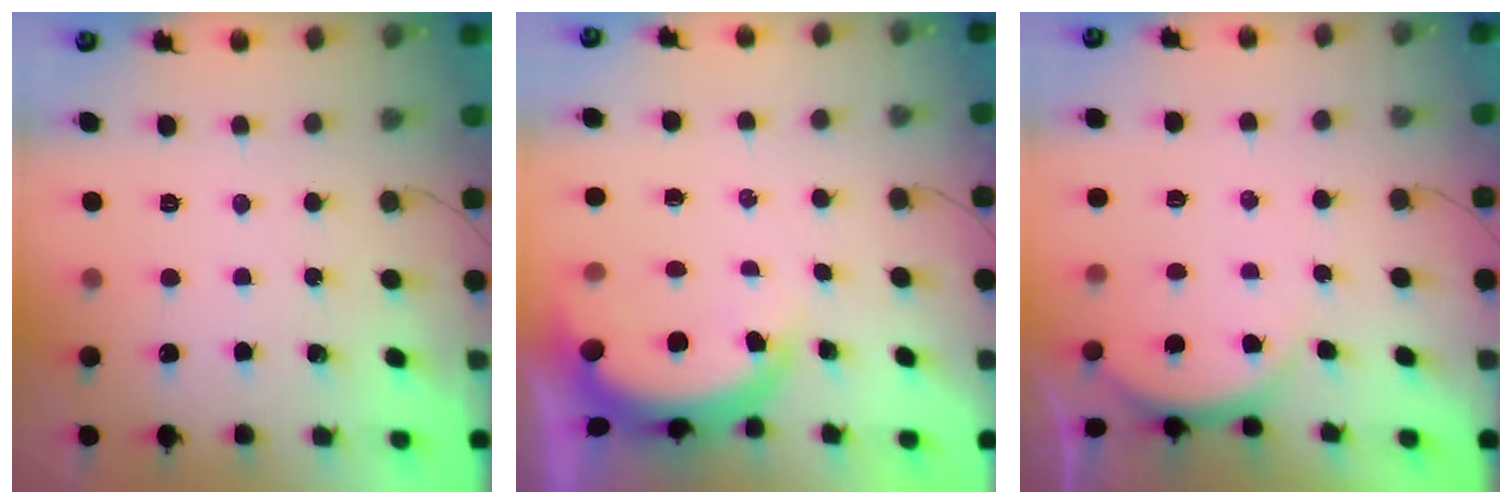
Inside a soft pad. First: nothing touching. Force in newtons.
{"total": 4.0, "press": 3.9, "slide": 0.6}
{"total": 3.6, "press": 3.2, "slide": 1.8}